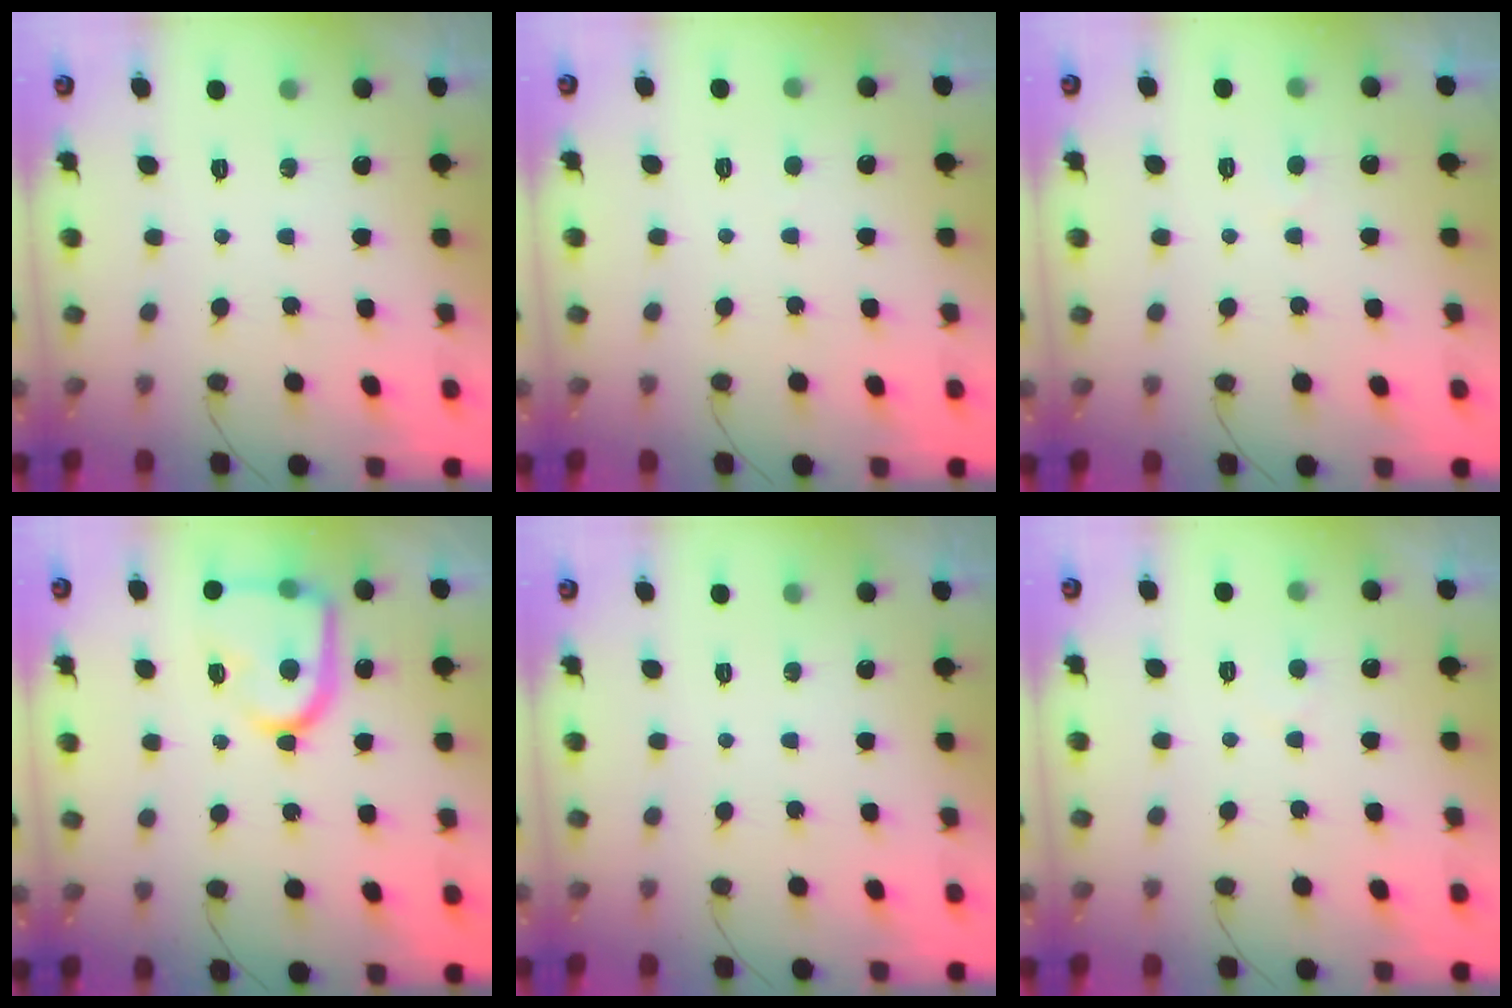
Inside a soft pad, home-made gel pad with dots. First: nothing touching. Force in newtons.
{"total": 2.5, "press": 2.4, "slide": 0.3}
{"total": 2.7, "press": 2.7, "slide": 0.3}
{"total": 18.1, "press": 18.0, "slide": 1.7}
{"total": 0.0}
{"total": 2.6, "press": 2.6, "slide": 0.2}